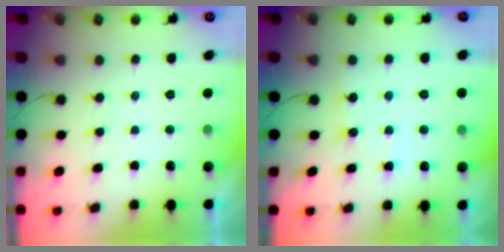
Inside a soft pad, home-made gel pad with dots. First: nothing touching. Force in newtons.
{"total": 4.3, "press": 4.3, "slide": 0.6}